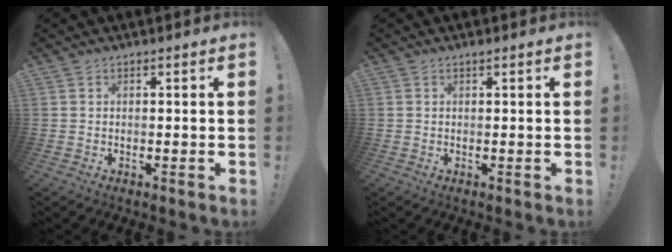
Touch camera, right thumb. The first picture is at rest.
{"total": 0.5, "force": [0.4, -0.3, 0.1], "torque": [-0.007, 0.000, 0.009]}